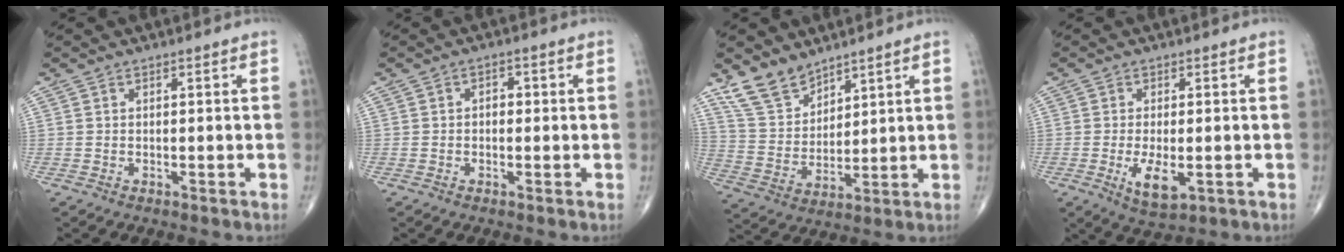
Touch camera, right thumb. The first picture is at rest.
{"total": 2.2, "force": [0.1, 1.5, 1.5], "torque": [-0.006, 0.007, -0.004]}
{"total": 9.2, "force": [7.3, 4.6, 3.1], "torque": [-0.047, -0.039, 0.160]}
{"total": 6.0, "force": [-1.5, 2.5, 5.3], "torque": [-0.095, -0.013, -0.018]}